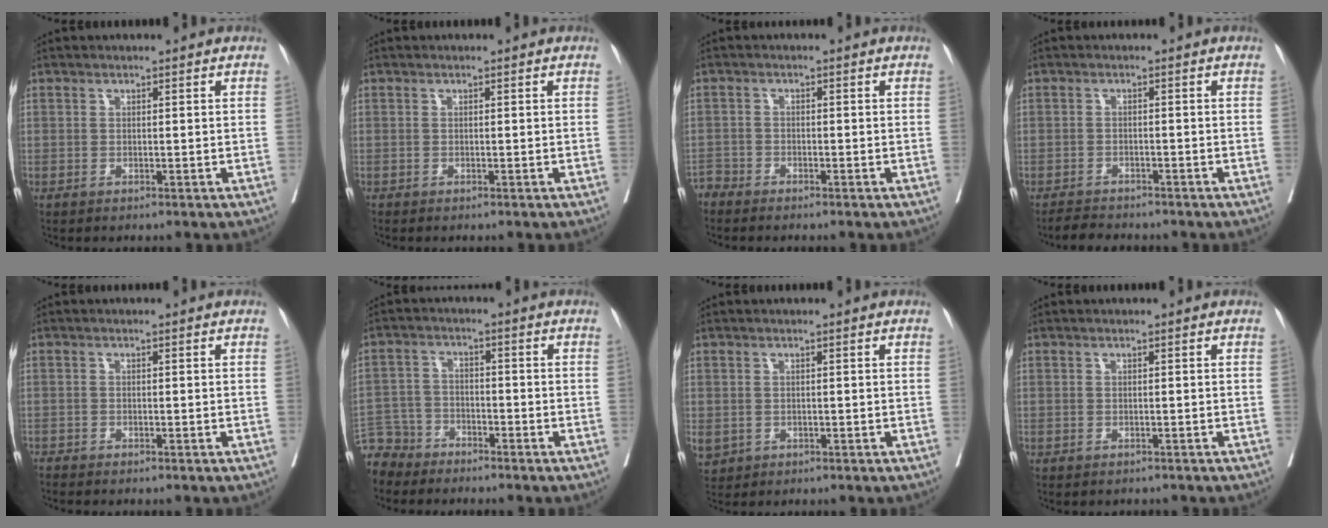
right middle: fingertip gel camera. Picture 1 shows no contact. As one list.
[{"total": 0.0}, {"total": 2.0, "force": [-2.0, 0.3, -0.3], "torque": [0.011, -0.005, -0.041]}, {"total": 3.2, "force": [-3.0, 1.0, 0.4], "torque": [-0.012, -0.008, -0.053]}, {"total": 1.9, "force": [-1.7, -0.5, 0.5], "torque": [-0.010, -0.001, -0.036]}, {"total": 7.2, "force": [-6.4, 3.1, -0.3], "torque": [0.005, 0.001, -0.130]}, {"total": 4.2, "force": [-1.5, 3.6, 1.4], "torque": [-0.038, -0.002, -0.018]}, {"total": 2.0, "force": [-1.8, 0.8, 0.4], "torque": [-0.010, -0.003, -0.026]}]